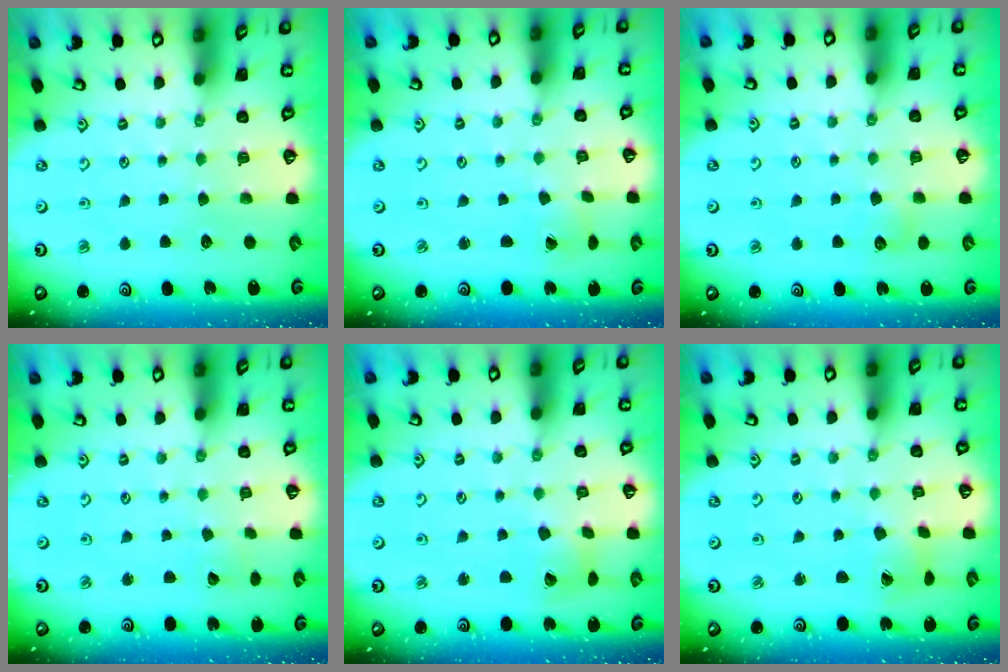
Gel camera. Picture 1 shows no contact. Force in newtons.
{"total": 1.5, "press": 1.5, "slide": 0.1}
{"total": 6.0, "press": 5.9, "slide": 0.5}
{"total": 1.6, "press": 1.6, "slide": 0.0}
{"total": 5.0, "press": 4.9, "slide": 0.9}
{"total": 2.7, "press": 2.6, "slide": 0.4}